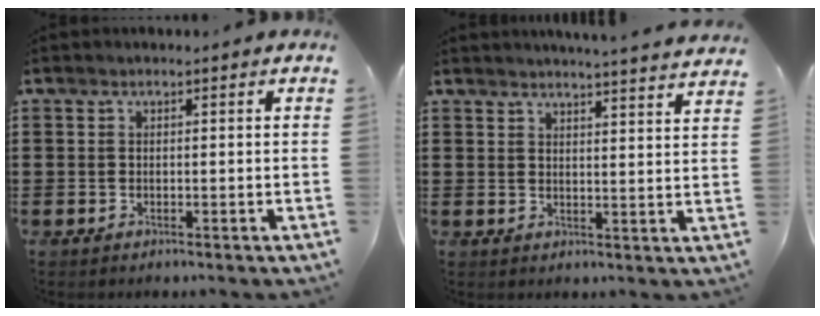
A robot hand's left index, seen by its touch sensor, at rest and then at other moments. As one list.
[{"total": 3.8, "force": [3.6, -0.9, 0.4], "torque": [-0.011, -0.026, 0.062]}]